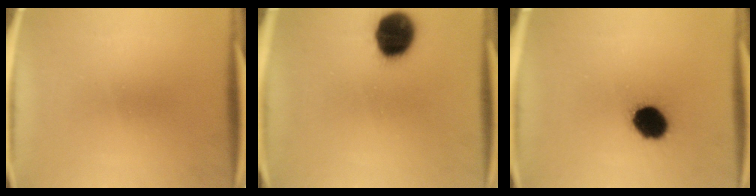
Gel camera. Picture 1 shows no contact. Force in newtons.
{"total": 13.9}
{"total": 10.8}